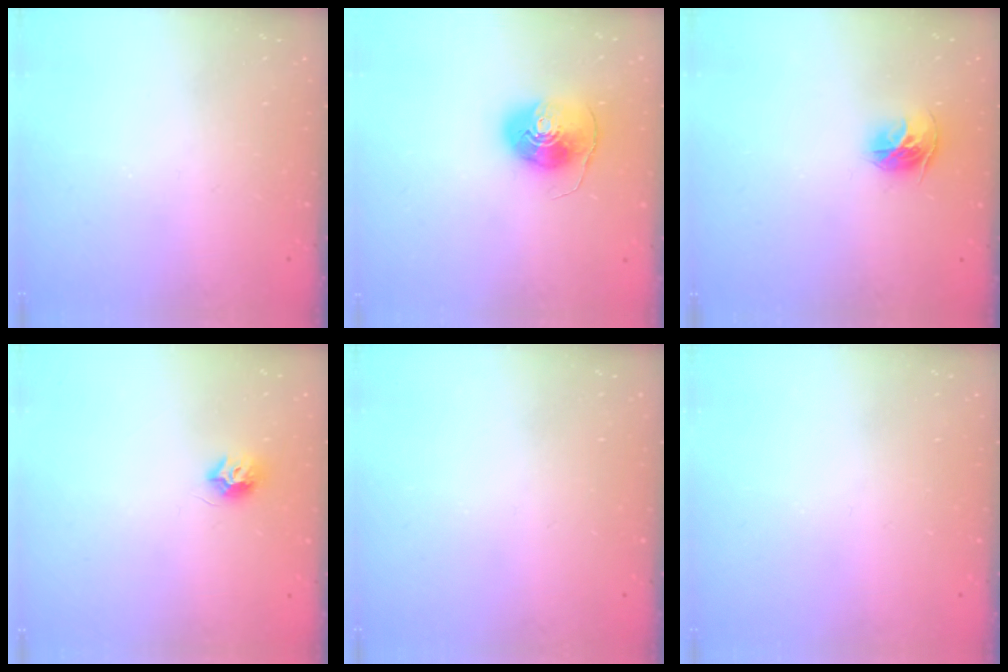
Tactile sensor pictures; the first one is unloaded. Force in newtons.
{"total": 8.8, "press": 8.7, "slide": 1.0}
{"total": 9.9, "press": 9.8, "slide": 1.0}
{"total": 7.6, "press": 7.6, "slide": 0.4}
{"total": 0.0}
{"total": 0.0}